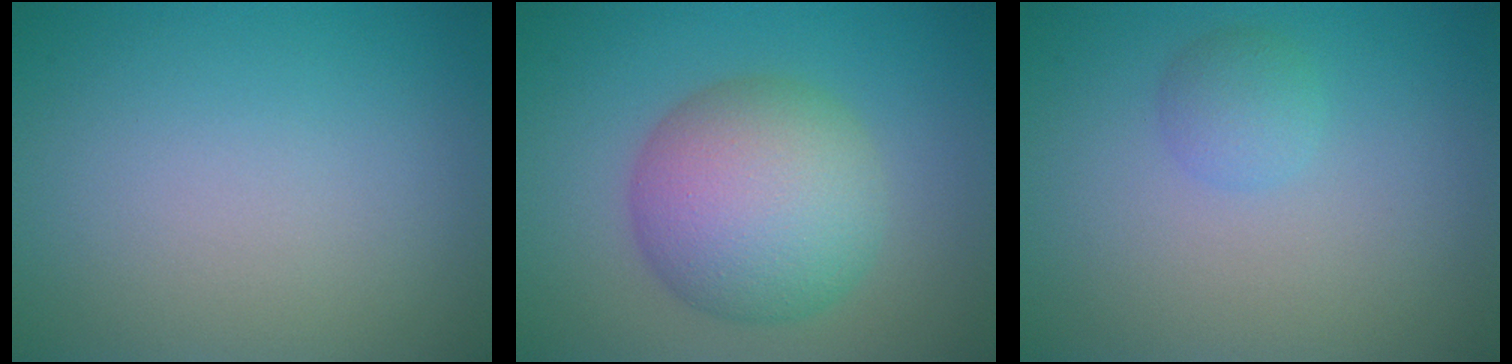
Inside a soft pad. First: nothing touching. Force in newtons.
{"total": 8.3, "press": 8.3, "slide": 0.2}
{"total": 1.5, "press": 1.5, "slide": 0.0}